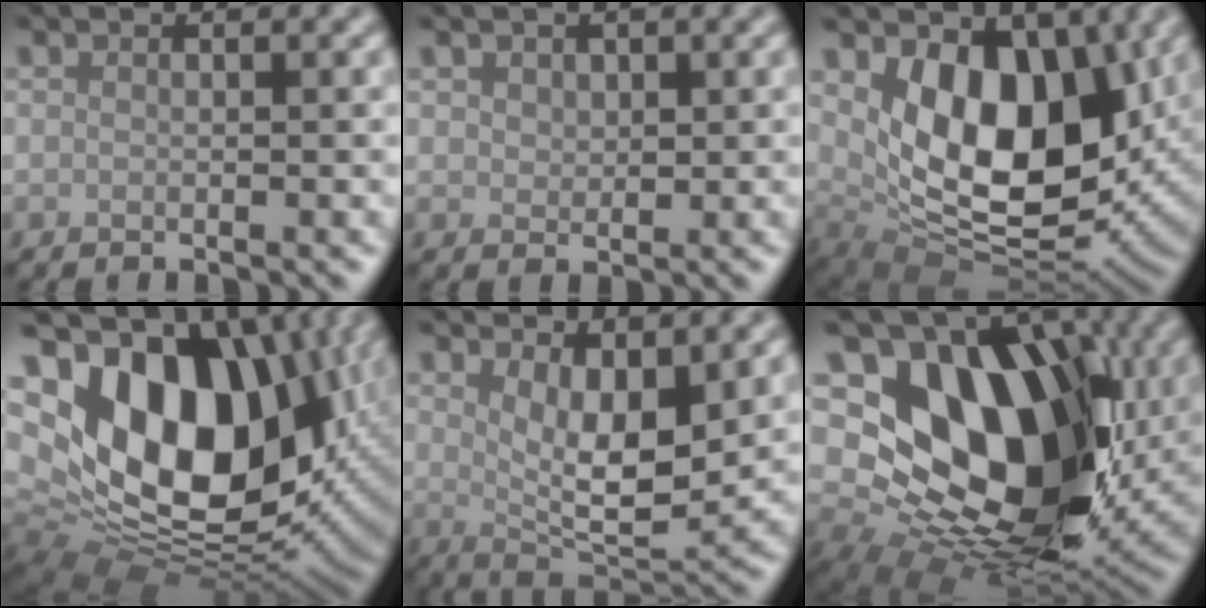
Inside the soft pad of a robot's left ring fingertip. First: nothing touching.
{"total": 1.7, "force": [0.9, 1.3, 0.6], "torque": [-0.017, -0.004, 0.016]}
{"total": 11.6, "force": [2.6, 7.1, 8.8], "torque": [-0.133, -0.029, 0.050]}
{"total": 19.1, "force": [3.6, 12.8, 13.7], "torque": [-0.260, -0.018, 0.084]}
{"total": 6.5, "force": [2.3, 2.9, 5.3], "torque": [-0.091, -0.020, 0.043]}
{"total": 18.2, "force": [3.4, 13.0, 12.3], "torque": [-0.196, -0.013, 0.077]}